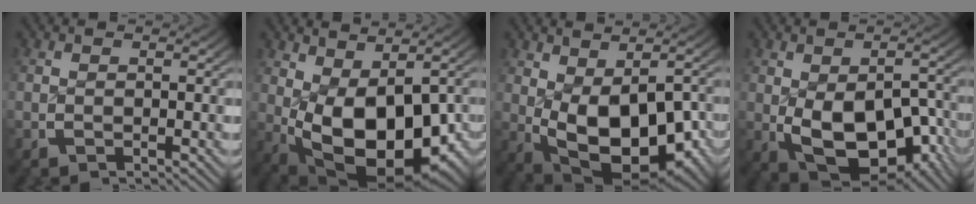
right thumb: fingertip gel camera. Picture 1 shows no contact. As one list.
[{"total": 15.4, "force": [-1.9, 9.6, 11.9], "torque": [-0.219, -0.062, 0.010]}, {"total": 13.8, "force": [-1.8, 8.6, 10.6], "torque": [-0.195, -0.052, 0.004]}, {"total": 12.3, "force": [-3.2, 7.7, 9.0], "torque": [-0.183, -0.067, -0.012]}]